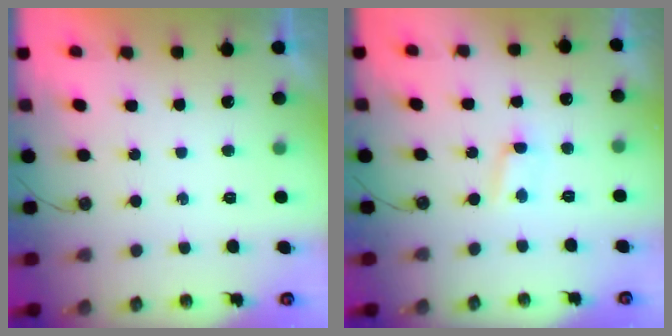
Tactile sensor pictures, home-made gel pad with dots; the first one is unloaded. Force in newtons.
{"total": 1.6, "press": 1.5, "slide": 0.2}